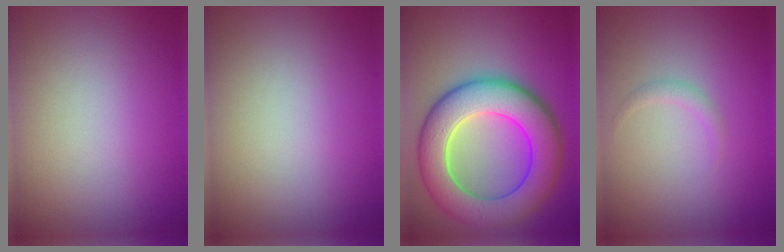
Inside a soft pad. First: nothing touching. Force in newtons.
{"total": 0.0}
{"total": 10.1, "press": 10.1, "slide": 0.3}
{"total": 0.9, "press": 0.9, "slide": 0.0}